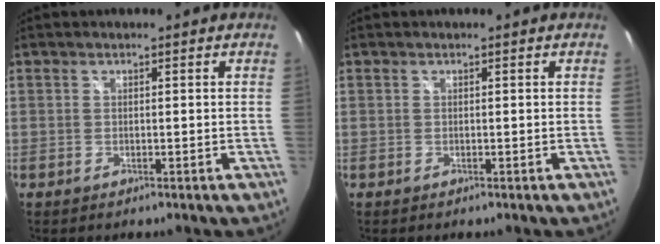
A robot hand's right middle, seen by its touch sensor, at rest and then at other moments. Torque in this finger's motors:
{"motor_torque": [0.00, -0.01, 0.00, 0.00]}